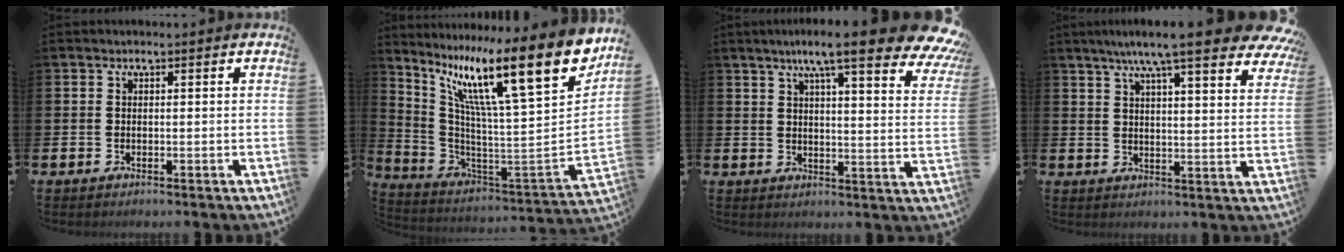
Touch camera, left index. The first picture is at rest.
{"total": 17.3, "force": [10.7, 3.4, 13.2], "torque": [-0.240, -0.084, 0.166]}
{"total": 10.6, "force": [8.4, 1.7, 6.3], "torque": [-0.112, -0.042, 0.138]}
{"total": 9.4, "force": [7.9, 1.1, 4.9], "torque": [-0.102, -0.036, 0.135]}